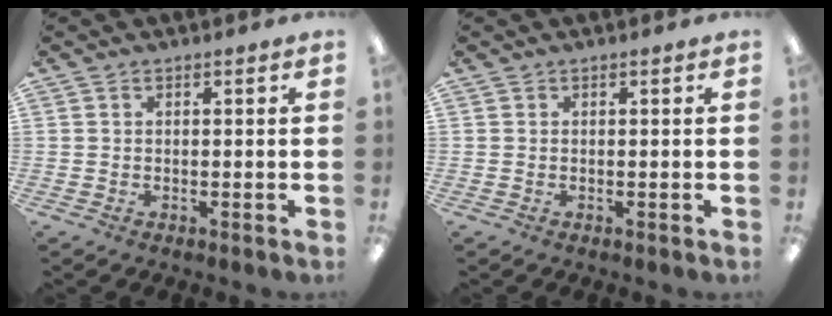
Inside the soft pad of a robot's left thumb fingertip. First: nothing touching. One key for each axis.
{"total": 0.0}